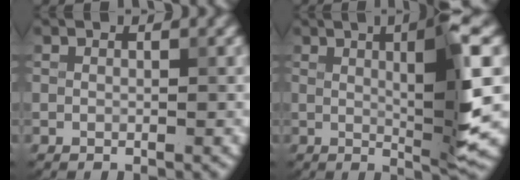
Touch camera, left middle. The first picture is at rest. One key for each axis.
{"total": 8.1, "fx": 1.5, "fy": 1.1, "fz": 7.9, "tx": -0.107, "ty": 0.002, "tz": 0.027}